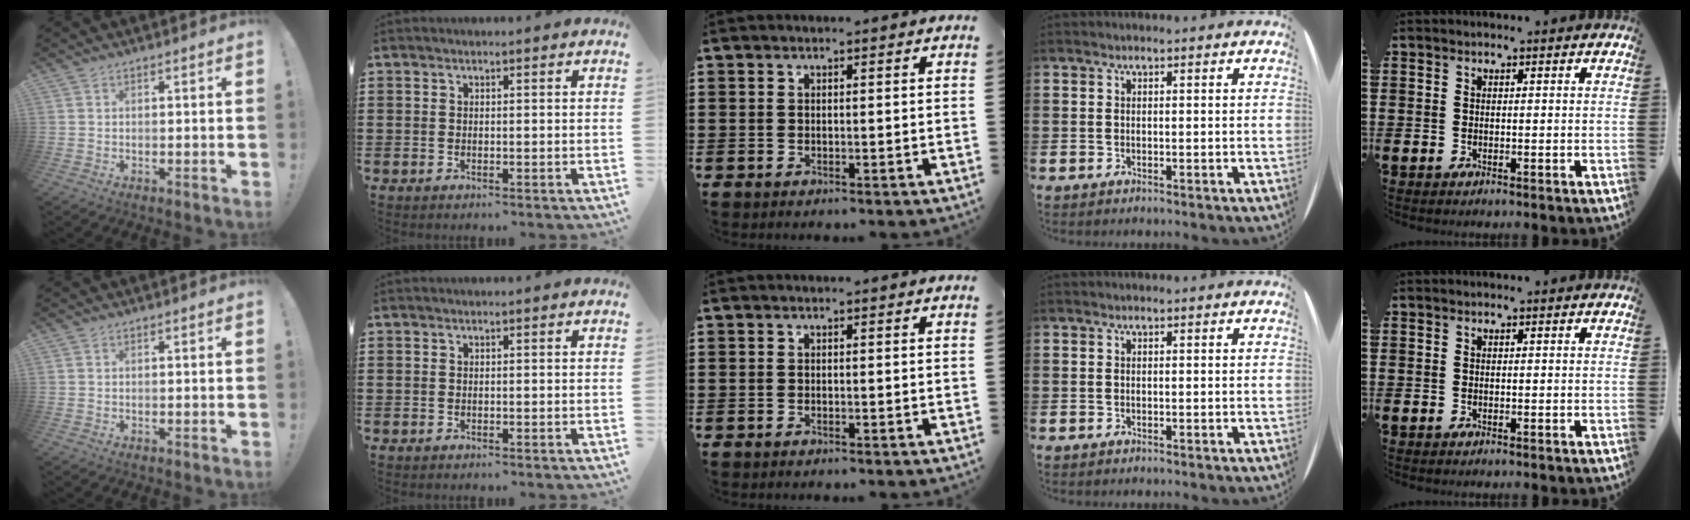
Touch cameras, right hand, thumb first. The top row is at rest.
{}